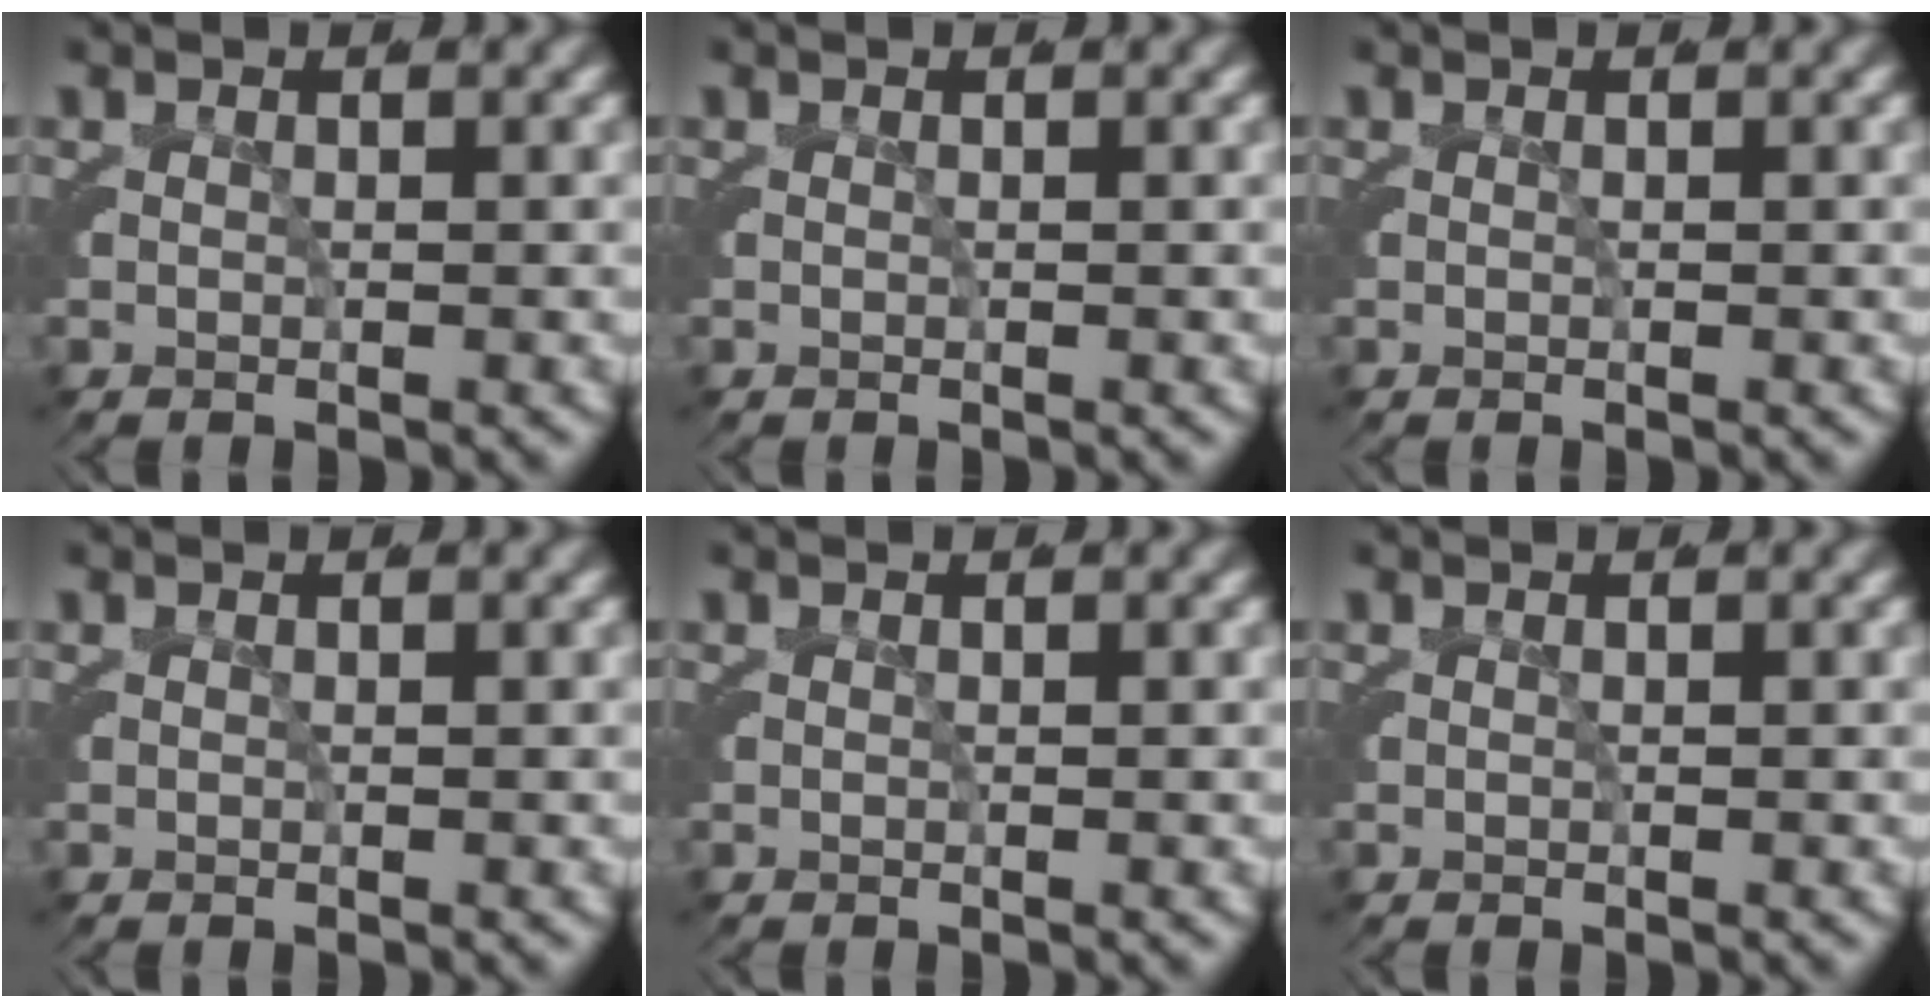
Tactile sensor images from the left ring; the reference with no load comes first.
{"total": 0.0}
{"total": 0.0}
{"total": 0.0}
{"total": 0.0}
{"total": 0.0}